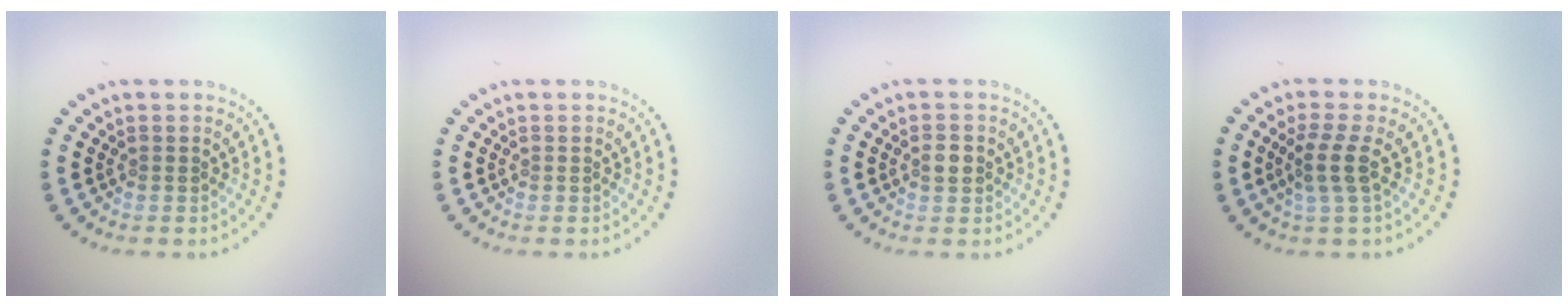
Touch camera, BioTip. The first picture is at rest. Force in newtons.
{"total": 0.0}
{"total": 1.5, "press": 1.5, "slide": 0.2}
{"total": 2.5, "press": 1.9, "slide": 1.5}